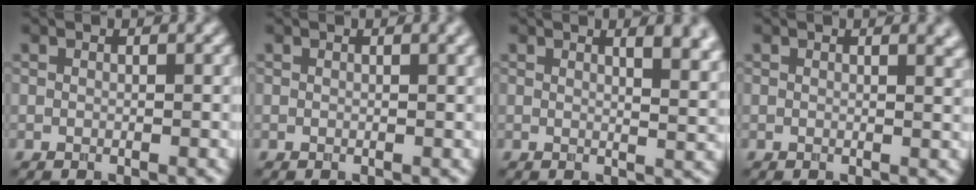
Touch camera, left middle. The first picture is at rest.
{"total": 1.3, "force": [0.5, 0.4, 1.1], "torque": [-0.011, 0.006, 0.006]}
{"total": 6.2, "force": [2.8, 2.7, 4.8], "torque": [-0.021, 0.011, 0.033]}
{"total": 2.2, "force": [1.2, 0.9, 1.7], "torque": [-0.008, 0.002, 0.014]}